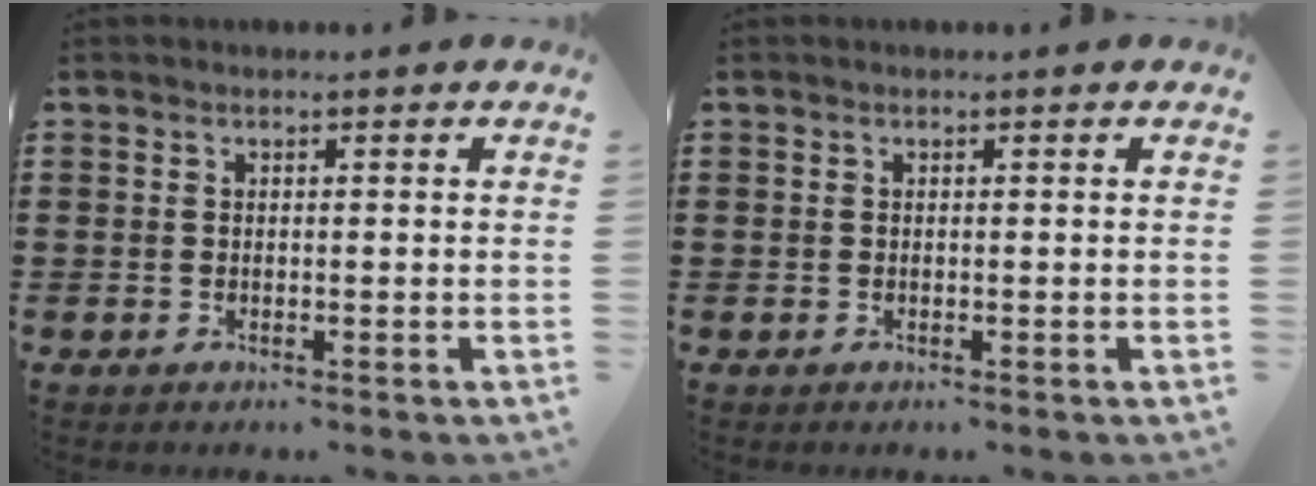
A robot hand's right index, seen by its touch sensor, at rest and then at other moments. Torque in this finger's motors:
{"motor_torque": [-0.86, 1.27, 0.00, 0.00]}